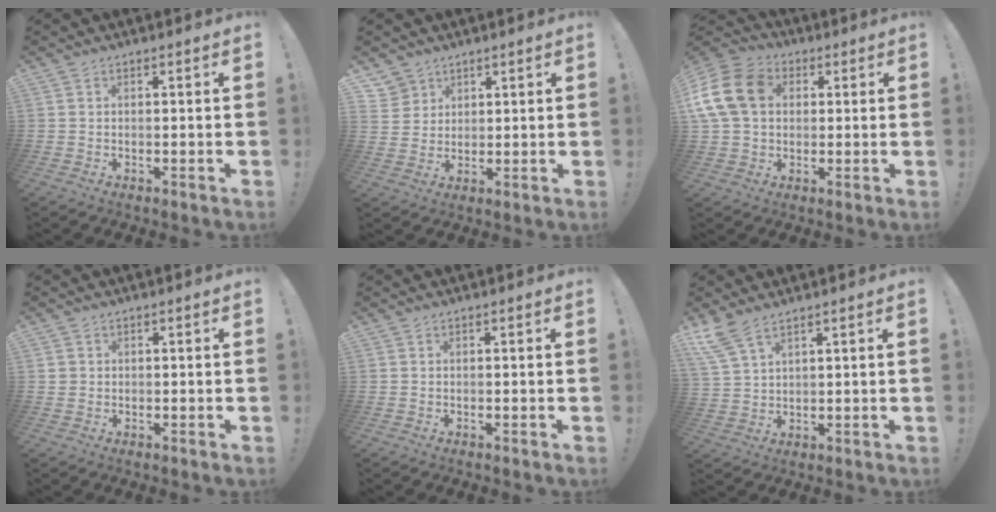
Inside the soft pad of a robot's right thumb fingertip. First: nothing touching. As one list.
[{"total": 5.0, "force": [3.5, 3.6, 0.0], "torque": [-0.001, -0.028, 0.067]}, {"total": 17.1, "force": [3.0, 13.4, 10.2], "torque": [-0.199, 0.008, 0.061]}, {"total": 1.4, "force": [0.4, 1.3, 0.3], "torque": [0.000, 0.000, 0.007]}, {"total": 0.0}, {"total": 7.3, "force": [5.6, 2.0, 4.2], "torque": [-0.097, -0.020, 0.111]}]